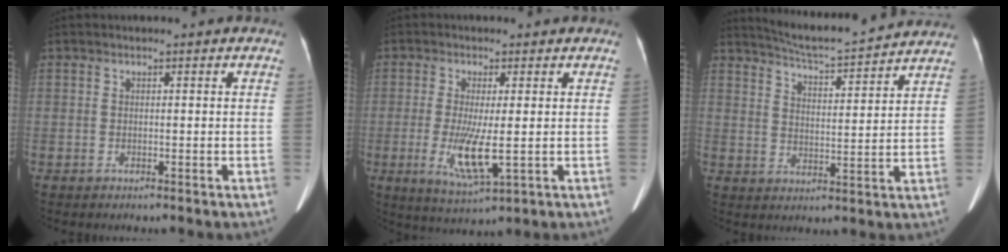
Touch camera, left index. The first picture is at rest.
{"total": 7.4, "force": [-1.0, 1.3, 7.2], "torque": [-0.147, -0.021, -0.010]}
{"total": 14.2, "force": [13.5, 0.2, 4.6], "torque": [-0.085, 0.002, 0.188]}